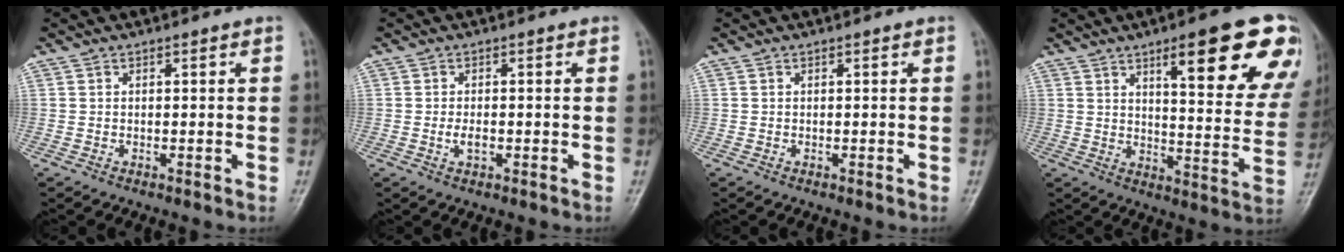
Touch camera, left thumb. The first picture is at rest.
{"total": 2.3, "force": [-0.6, 1.2, 1.8], "torque": [-0.033, 0.000, -0.012]}
{"total": 0.0}
{"total": 21.5, "force": [11.3, 5.5, 17.4], "torque": [-0.188, -0.040, 0.152]}